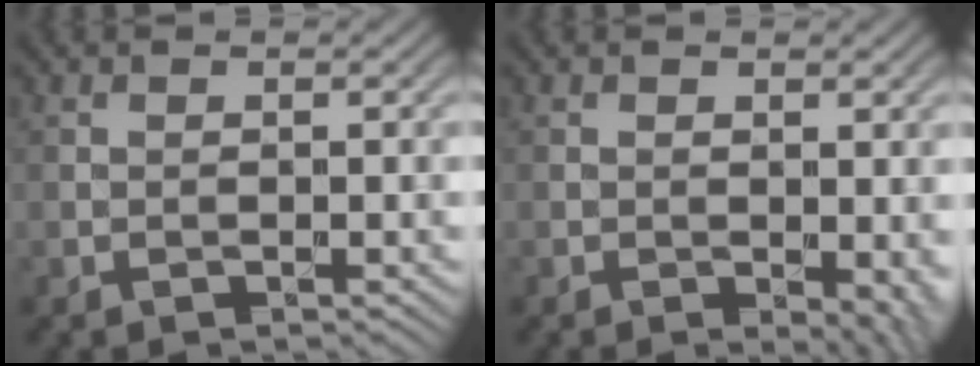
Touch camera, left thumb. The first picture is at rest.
{"total": 3.3, "force": [-0.8, 1.5, 2.9], "torque": [-0.034, -0.012, -0.007]}